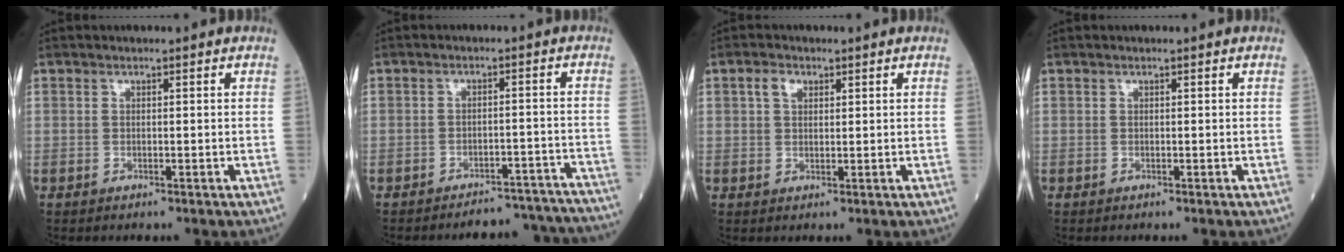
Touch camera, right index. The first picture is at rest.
{"total": 12.0, "force": [-11.8, 2.1, 0.6], "torque": [0.020, 0.028, -0.134]}
{"total": 2.4, "force": [1.1, 1.5, 1.5], "torque": [-0.031, 0.007, 0.021]}
{"total": 0.0}